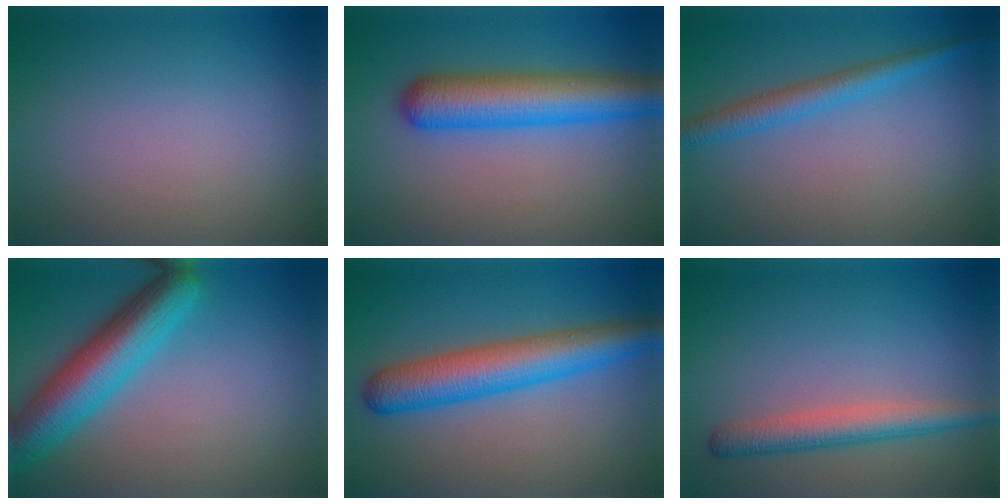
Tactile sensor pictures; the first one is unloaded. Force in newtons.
{"total": 6.9, "press": 6.9, "slide": 0.2}
{"total": 2.8, "press": 2.8, "slide": 0.2}
{"total": 7.5, "press": 7.5, "slide": 0.3}
{"total": 6.7, "press": 6.7, "slide": 0.2}
{"total": 3.3, "press": 3.3, "slide": 0.1}